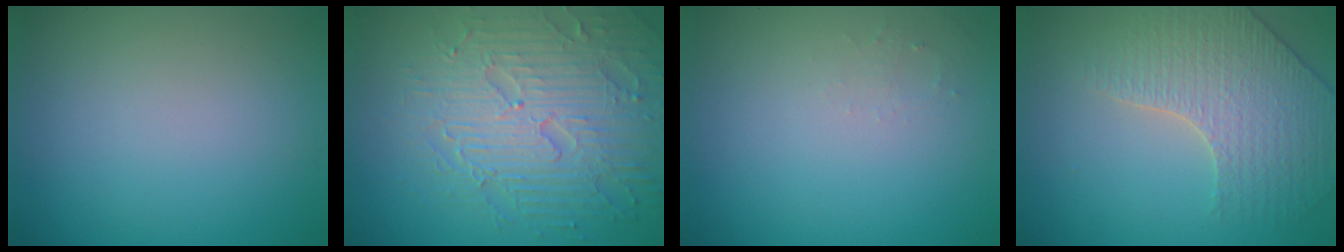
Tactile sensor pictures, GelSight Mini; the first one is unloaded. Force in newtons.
{"total": 7.5, "press": 5.9, "slide": 4.6}
{"total": 0.8, "press": 0.8, "slide": 0.3}
{"total": 3.8, "press": 3.8, "slide": 0.5}